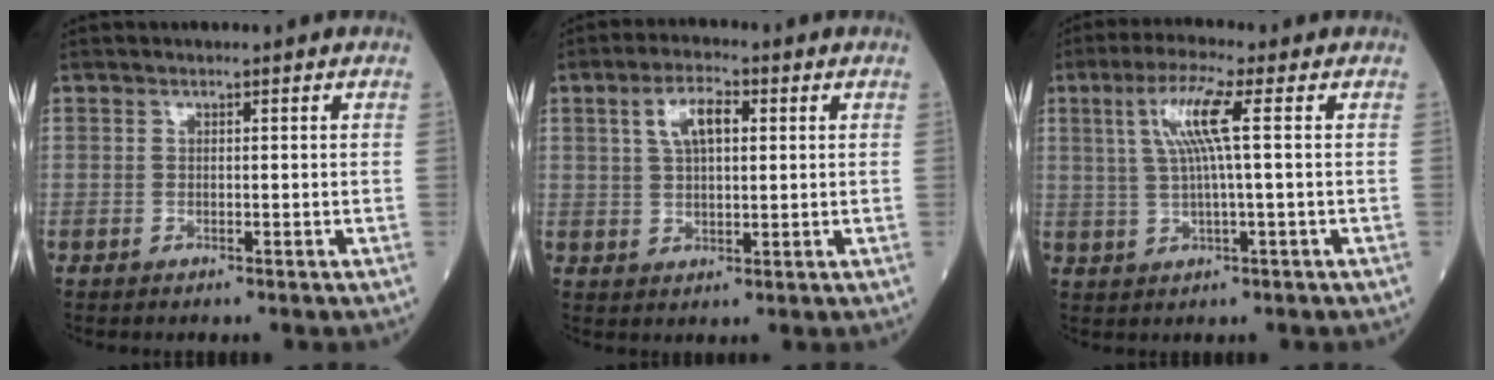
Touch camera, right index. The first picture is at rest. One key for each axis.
{"total": 5.9, "fx": 2.0, "fy": 2.3, "fz": 5.1, "tx": -0.099, "ty": 0.013, "tz": 0.039}
{"total": 6.9, "fx": 1.7, "fy": -0.5, "fz": 6.7, "tx": -0.136, "ty": 0.012, "tz": 0.038}